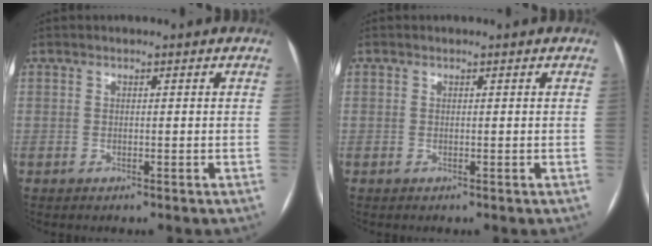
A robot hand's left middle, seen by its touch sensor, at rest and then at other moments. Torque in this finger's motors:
{"motor_torque": [1.33, -0.82, -0.01, -0.09]}